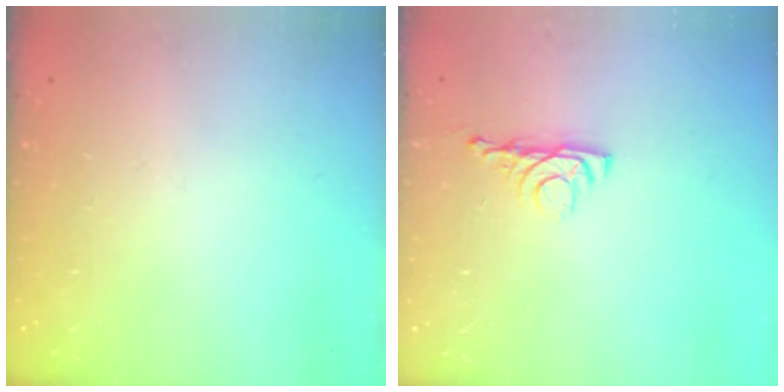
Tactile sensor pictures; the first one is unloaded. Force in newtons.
{"total": 4.3, "press": 4.2, "slide": 0.7}